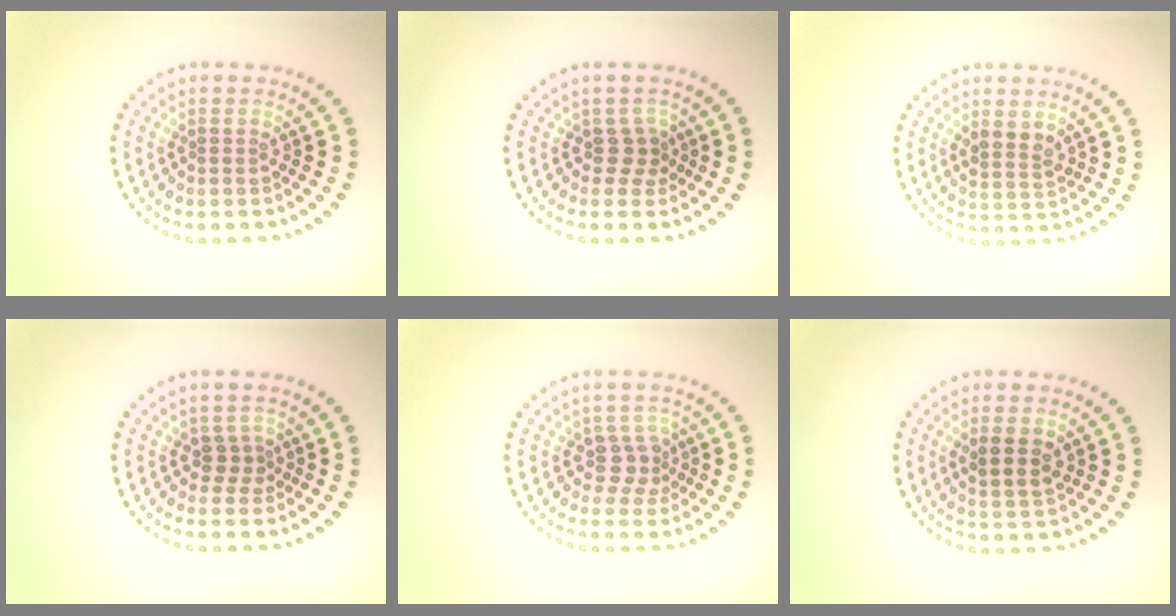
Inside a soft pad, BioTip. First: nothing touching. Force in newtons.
{"total": 1.9, "press": 1.3, "slide": 1.4}
{"total": 2.0, "press": 1.8, "slide": 0.8}
{"total": 1.6, "press": 1.0, "slide": 1.3}
{"total": 2.3, "press": 1.6, "slide": 1.7}
{"total": 2.6, "press": 2.4, "slide": 0.9}